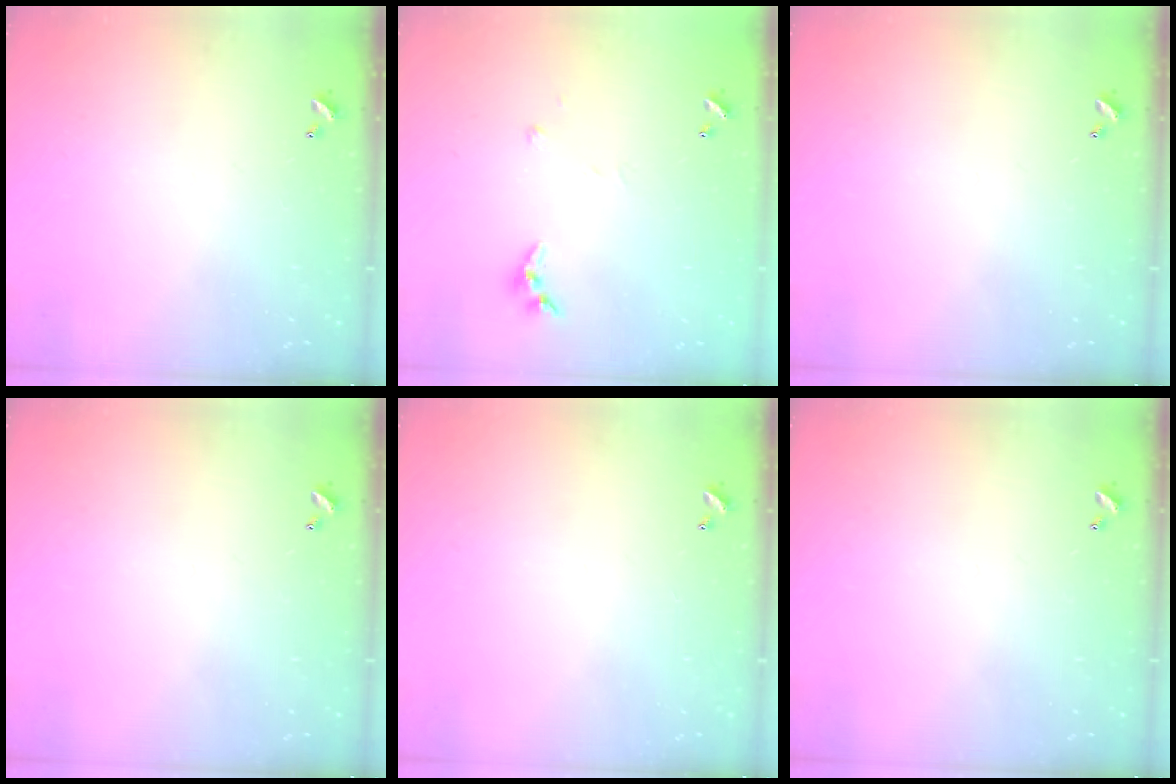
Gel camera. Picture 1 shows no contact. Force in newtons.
{"total": 4.4, "press": 4.4, "slide": 0.3}
{"total": 0.0}
{"total": 0.0}
{"total": 0.0}
{"total": 0.0}